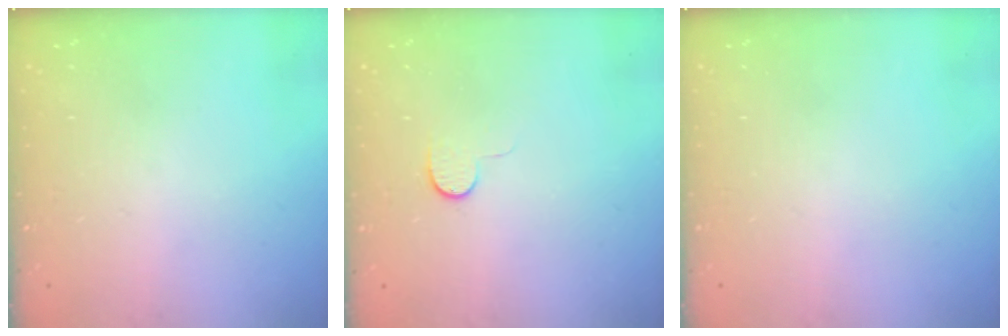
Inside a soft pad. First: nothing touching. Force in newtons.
{"total": 4.6, "press": 4.6, "slide": 0.5}
{"total": 0.0}